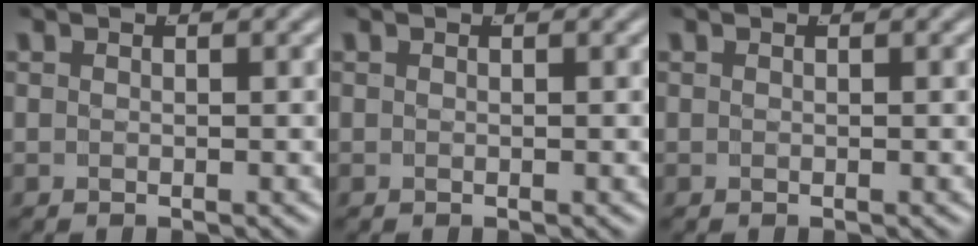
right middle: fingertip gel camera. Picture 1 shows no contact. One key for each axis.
{"total": 0.0}
{"total": 0.0}